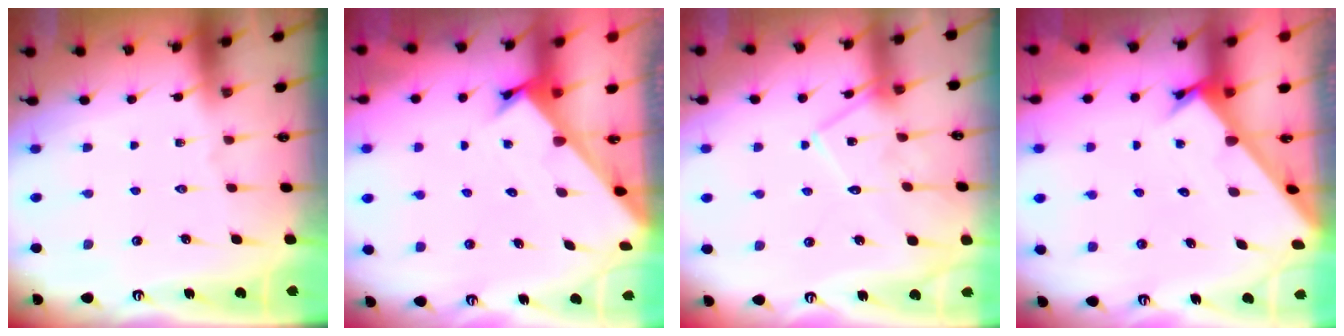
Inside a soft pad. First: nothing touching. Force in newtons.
{"total": 2.4, "press": 2.4, "slide": 0.2}
{"total": 10.8, "press": 10.8, "slide": 0.4}
{"total": 2.4, "press": 2.4, "slide": 0.0}